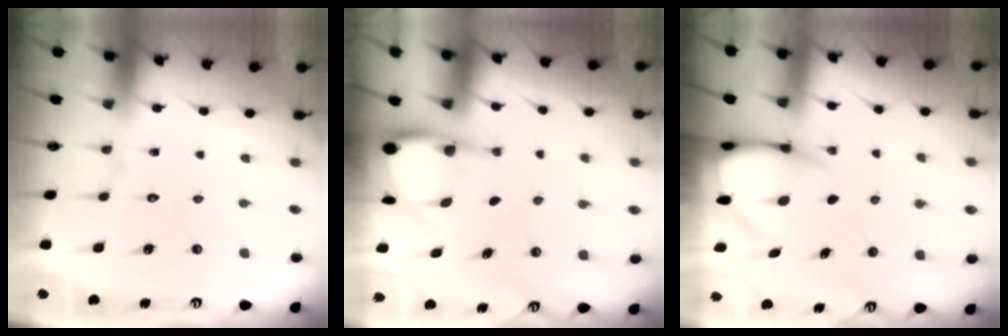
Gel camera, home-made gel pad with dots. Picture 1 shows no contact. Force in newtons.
{"total": 4.2, "press": 4.2, "slide": 0.3}
{"total": 5.0, "press": 5.0, "slide": 0.7}